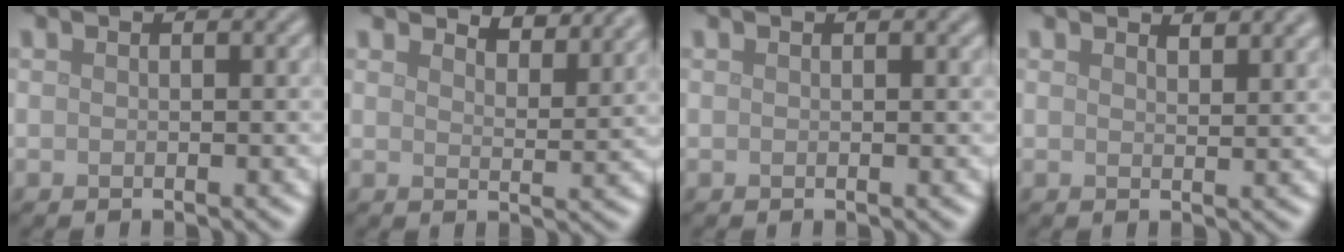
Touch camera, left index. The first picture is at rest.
{"total": 4.2, "force": [4.0, 0.7, 1.2], "torque": [-0.024, -0.003, 0.052]}
{"total": 0.5, "force": [0.4, 0.1, 0.3], "torque": [-0.001, 0.002, 0.008]}
{"total": 2.0, "force": [1.8, 0.4, 0.9], "torque": [-0.009, 0.001, 0.031]}